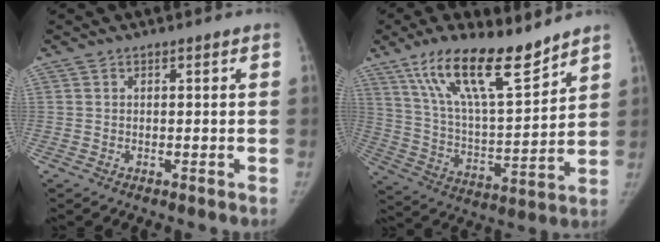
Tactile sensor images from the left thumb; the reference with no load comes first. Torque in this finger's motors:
{"motor_torque": [0.26, 0.19, 1.51, -1.27, 0.21]}